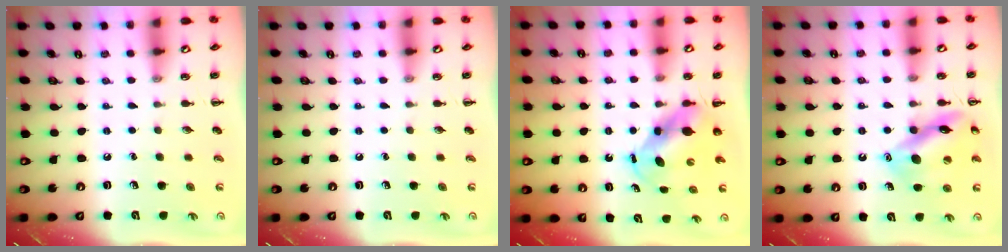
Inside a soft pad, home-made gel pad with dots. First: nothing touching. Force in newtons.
{"total": 0.0}
{"total": 5.4, "press": 5.3, "slide": 1.1}
{"total": 13.2, "press": 13.1, "slide": 1.6}